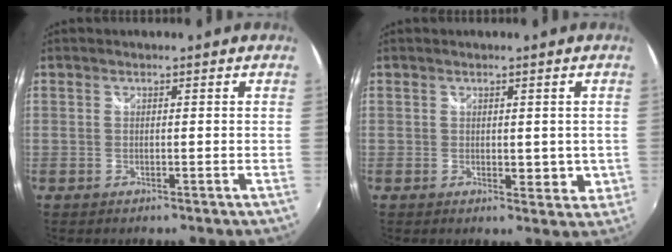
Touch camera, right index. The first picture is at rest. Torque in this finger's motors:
{"motor_torque": [0.11, 0.76, 0.16, 0.00]}